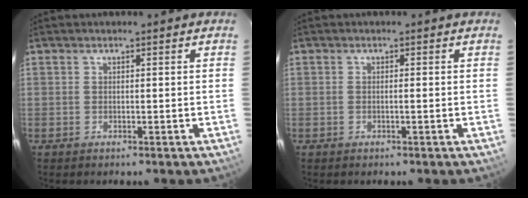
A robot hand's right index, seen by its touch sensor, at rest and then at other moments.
{"total": 0.6, "force": [-0.2, 0.0, 0.5], "torque": [-0.010, 0.001, -0.002]}